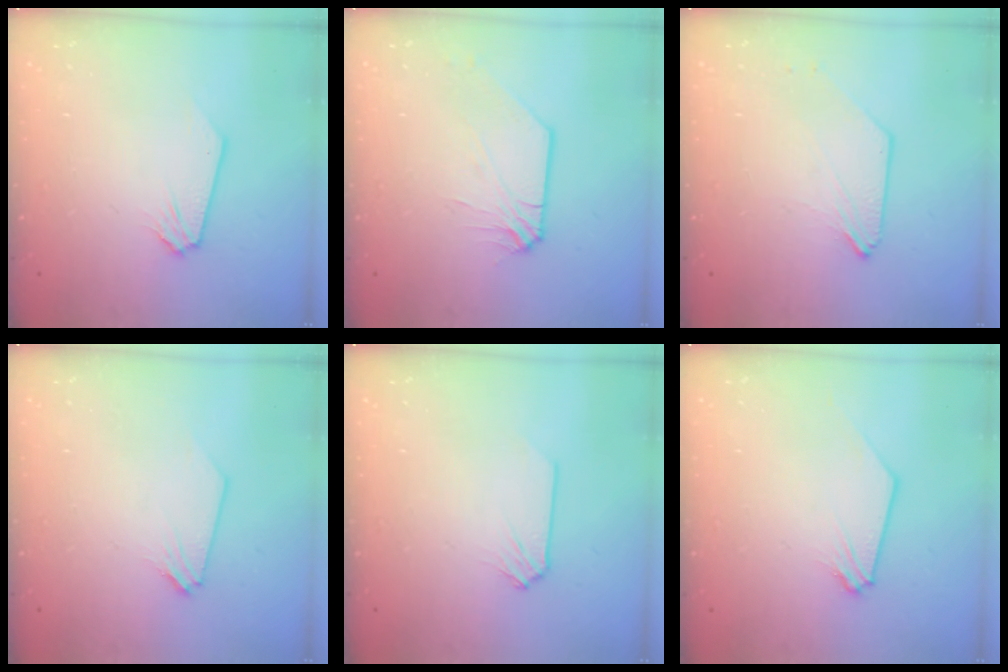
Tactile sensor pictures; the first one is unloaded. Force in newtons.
{"total": 1.7, "press": 1.6, "slide": 0.3}
{"total": 1.7, "press": 1.6, "slide": 0.3}
{"total": 0.0}
{"total": 0.0}
{"total": 0.7, "press": 0.7, "slide": 0.1}